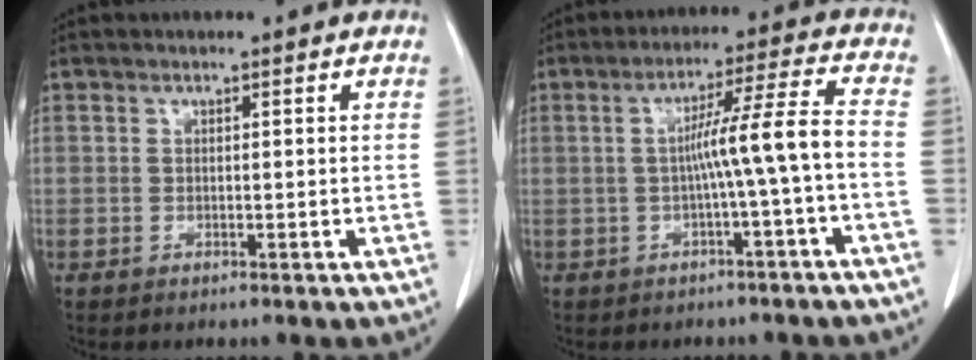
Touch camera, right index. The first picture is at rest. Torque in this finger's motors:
{"motor_torque": [0.98, -0.31, 0.57, 0.13]}